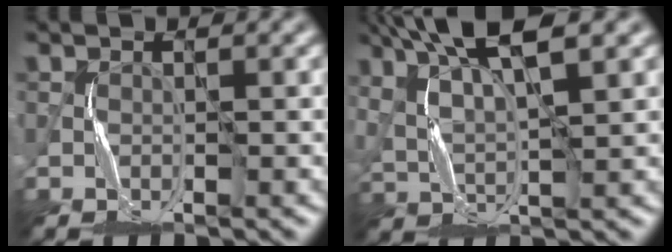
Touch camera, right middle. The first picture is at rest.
{"total": 8.5, "force": [5.2, 2.3, 6.2], "torque": [-0.125, 0.014, 0.088]}